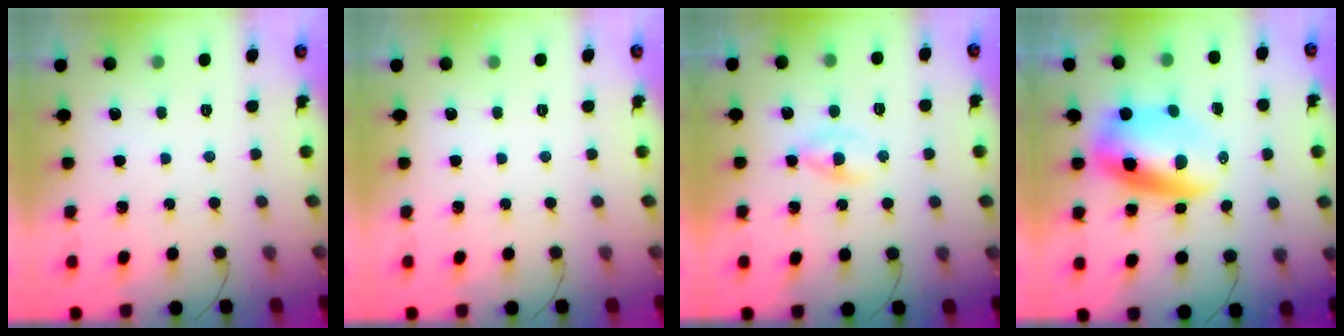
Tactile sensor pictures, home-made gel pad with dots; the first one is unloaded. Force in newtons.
{"total": 0.0}
{"total": 1.5, "press": 1.3, "slide": 0.8}
{"total": 8.9, "press": 8.7, "slide": 2.2}